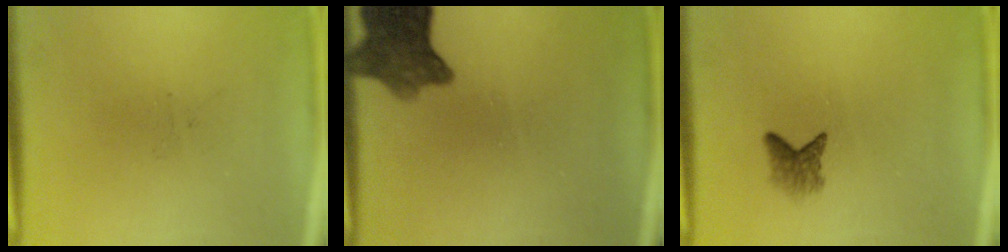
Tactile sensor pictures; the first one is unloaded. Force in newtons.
{"total": 8.3}
{"total": 2.2}